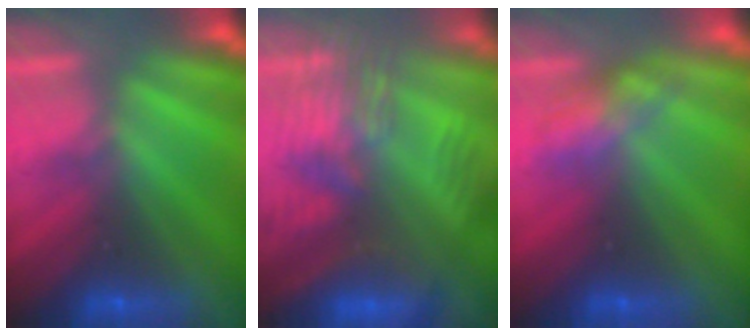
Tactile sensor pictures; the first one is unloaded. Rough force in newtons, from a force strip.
{"total": 8.7}
{"total": 2.7}